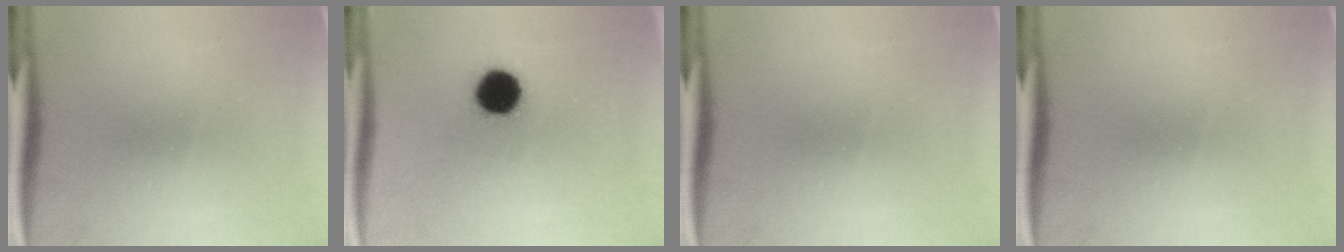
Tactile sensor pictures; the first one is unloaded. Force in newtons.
{"total": 10.5}
{"total": 0.0}
{"total": 0.0}